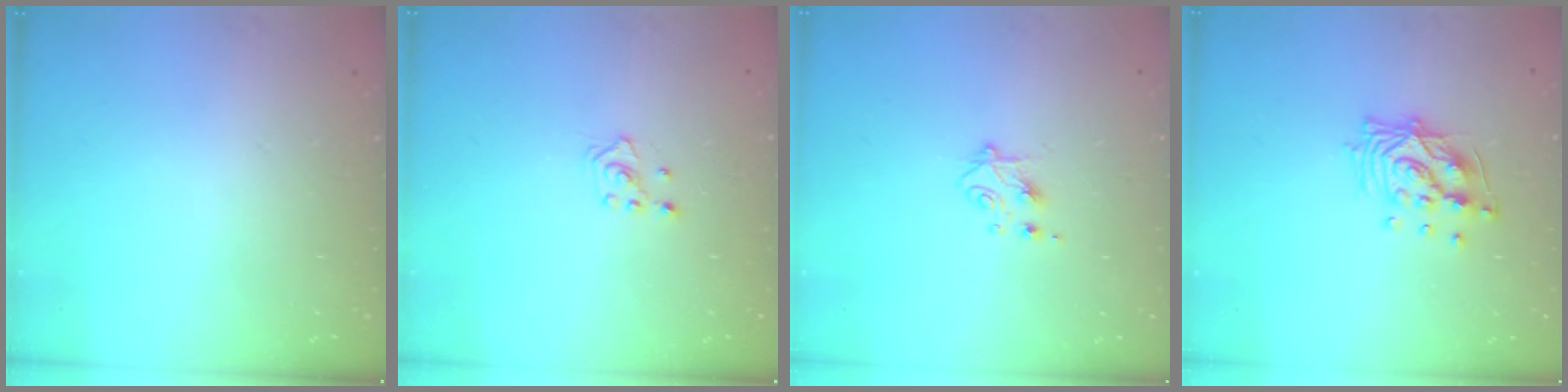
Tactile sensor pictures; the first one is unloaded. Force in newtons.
{"total": 2.0, "press": 1.8, "slide": 0.9}
{"total": 4.8, "press": 4.8, "slide": 0.6}
{"total": 12.6, "press": 12.5, "slide": 1.3}